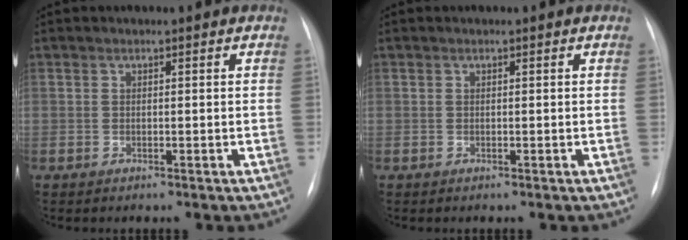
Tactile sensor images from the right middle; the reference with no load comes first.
{"total": 0.0}